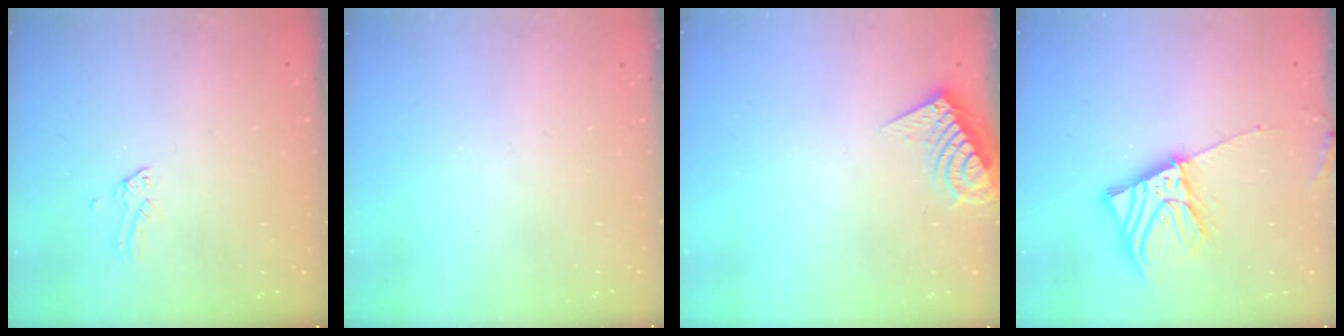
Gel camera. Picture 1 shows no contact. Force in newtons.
{"total": 0.0}
{"total": 9.6, "press": 9.6, "slide": 0.5}
{"total": 12.3, "press": 12.1, "slide": 2.2}